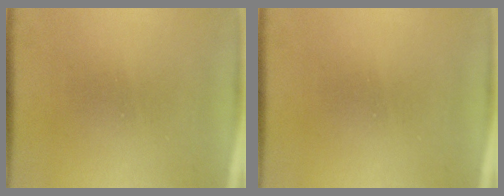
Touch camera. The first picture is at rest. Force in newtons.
{"total": 0.0}